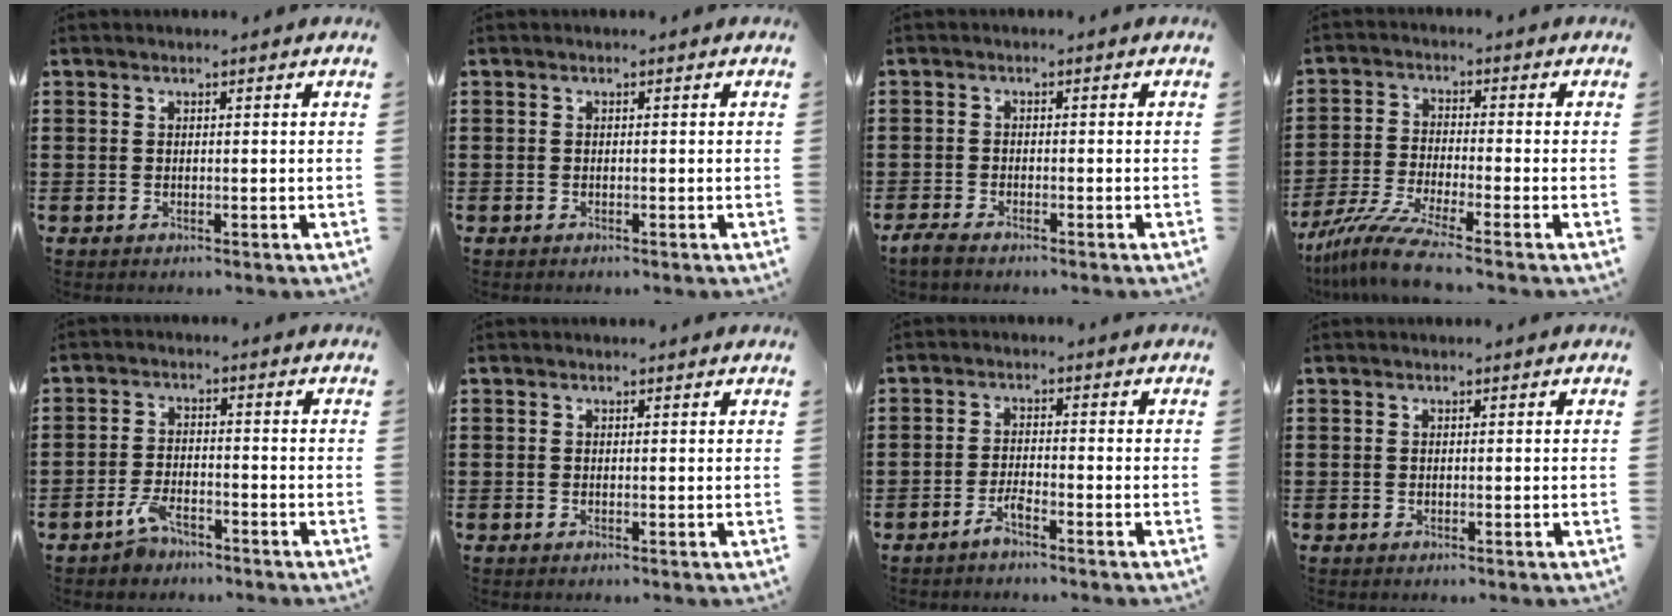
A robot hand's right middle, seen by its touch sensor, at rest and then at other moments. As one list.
[{"total": 0.0}, {"total": 1.7, "force": [-1.4, 0.2, 0.9], "torque": [-0.031, -0.005, -0.031]}, {"total": 7.4, "force": [-5.8, 0.1, 4.7], "torque": [-0.114, -0.021, -0.115]}, {"total": 3.8, "force": [-3.0, 1.4, 1.8], "torque": [-0.046, 0.004, -0.061]}, {"total": 0.0}, {"total": 2.5, "force": [-2.0, 0.2, 1.6], "torque": [-0.036, 0.004, -0.040]}, {"total": 0.0}]